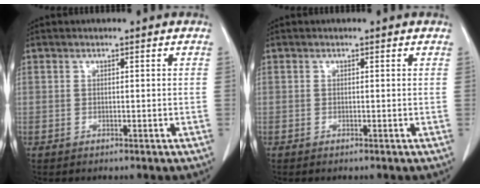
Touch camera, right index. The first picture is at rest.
{"total": 0.0}